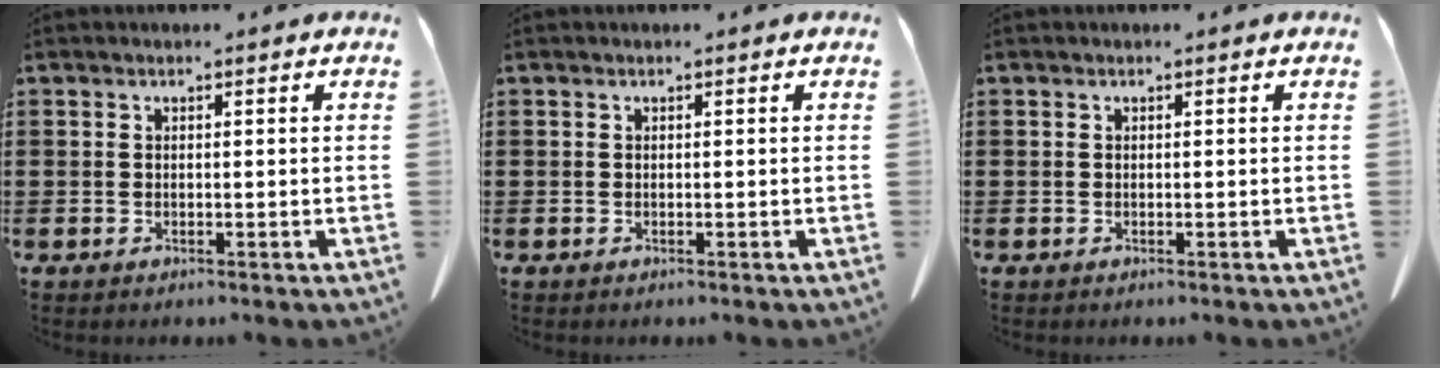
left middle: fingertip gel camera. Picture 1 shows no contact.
{"total": 0.0}
{"total": 0.0}